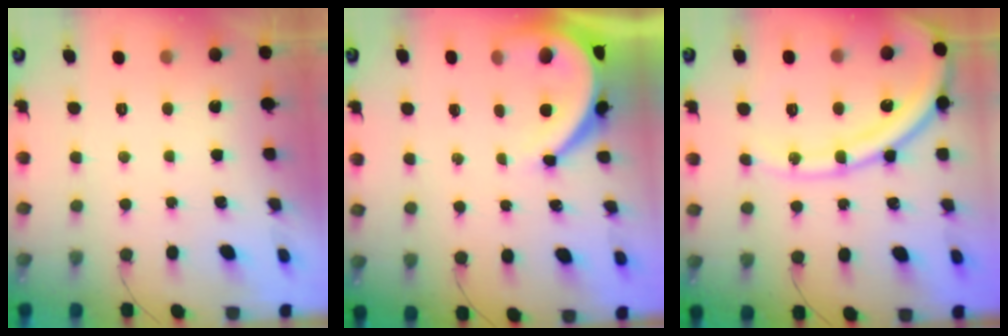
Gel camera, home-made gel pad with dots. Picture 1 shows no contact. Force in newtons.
{"total": 9.3, "press": 9.2, "slide": 1.2}
{"total": 16.6, "press": 16.5, "slide": 1.9}